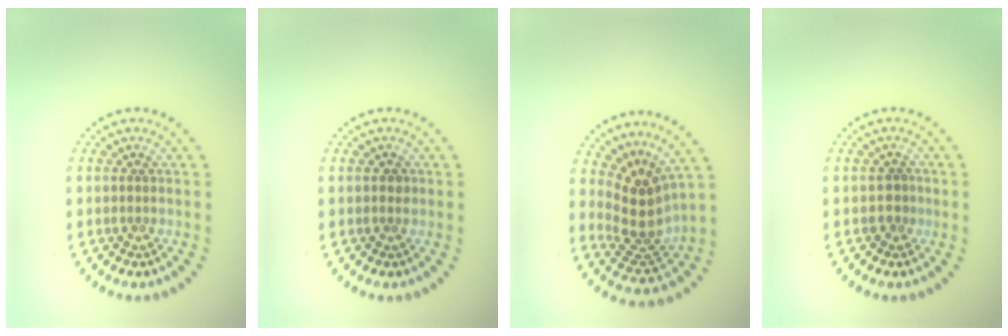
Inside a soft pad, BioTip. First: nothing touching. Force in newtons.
{"total": 0.7, "press": 0.7, "slide": 0.0}
{"total": 3.8, "press": 2.7, "slide": 2.7}
{"total": 1.2, "press": 1.1, "slide": 0.6}